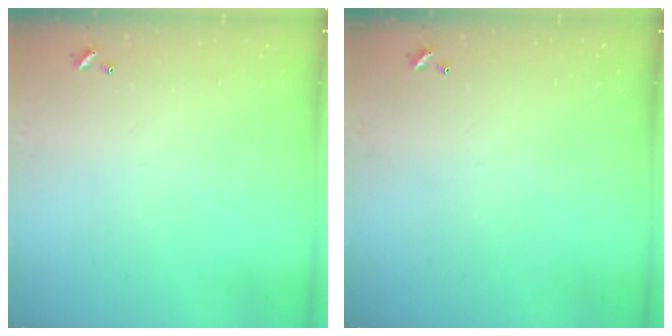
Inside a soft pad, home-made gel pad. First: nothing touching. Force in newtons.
{"total": 0.0}